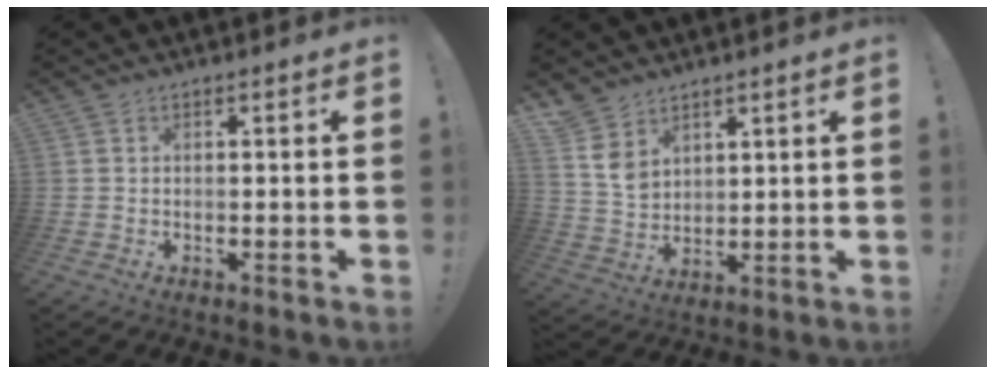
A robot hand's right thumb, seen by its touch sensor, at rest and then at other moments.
{"total": 7.6, "force": [5.1, 5.2, 2.3], "torque": [-0.047, -0.029, 0.104]}